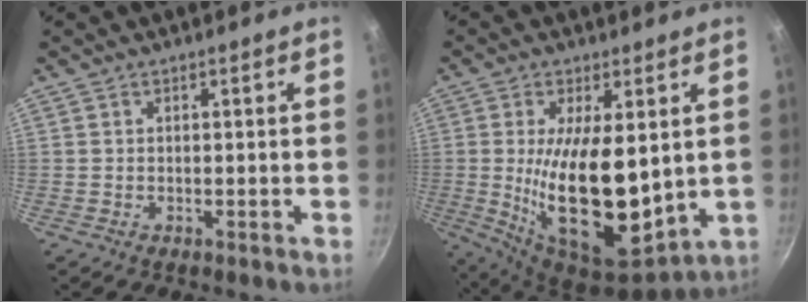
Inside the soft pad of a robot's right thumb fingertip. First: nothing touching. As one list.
[{"total": 19.6, "force": [0.9, 8.6, 17.6], "torque": [-0.297, -0.033, 0.031]}]